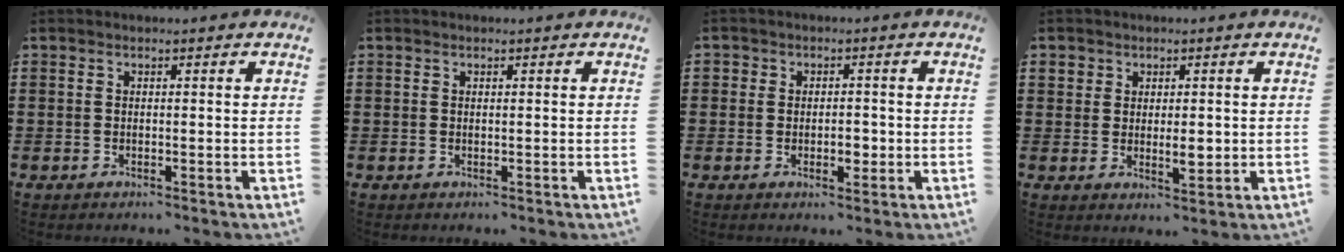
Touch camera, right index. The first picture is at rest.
{"total": 0.0}
{"total": 2.8, "force": [-0.6, 2.2, 1.7], "torque": [-0.036, 0.007, -0.014]}
{"total": 3.4, "force": [0.4, 2.4, 2.4], "torque": [-0.035, 0.003, 0.003]}